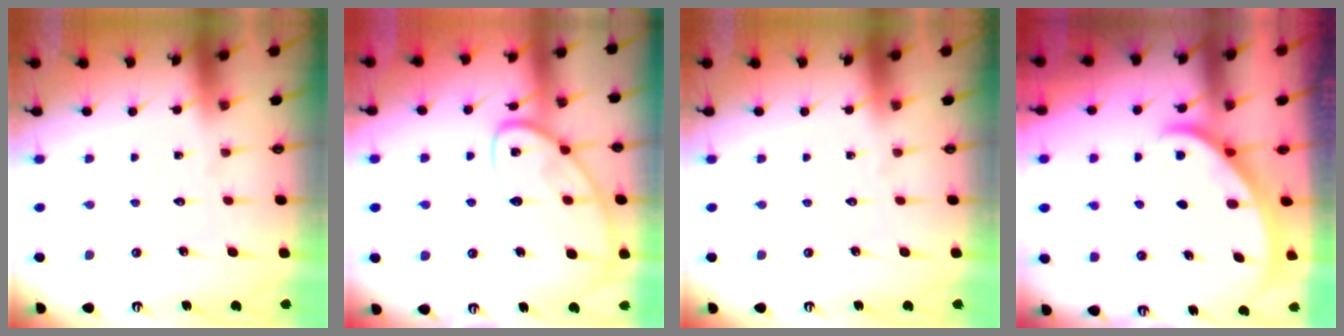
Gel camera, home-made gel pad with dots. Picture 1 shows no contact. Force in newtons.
{"total": 15.6, "press": 15.6, "slide": 1.4}
{"total": 0.0}
{"total": 1.9, "press": 1.9, "slide": 0.2}